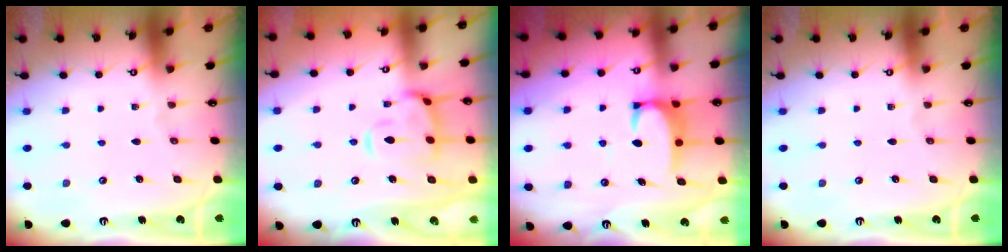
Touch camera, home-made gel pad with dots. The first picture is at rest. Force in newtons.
{"total": 5.8, "press": 5.6, "slide": 1.5}
{"total": 3.8, "press": 3.7, "slide": 0.9}
{"total": 0.0}